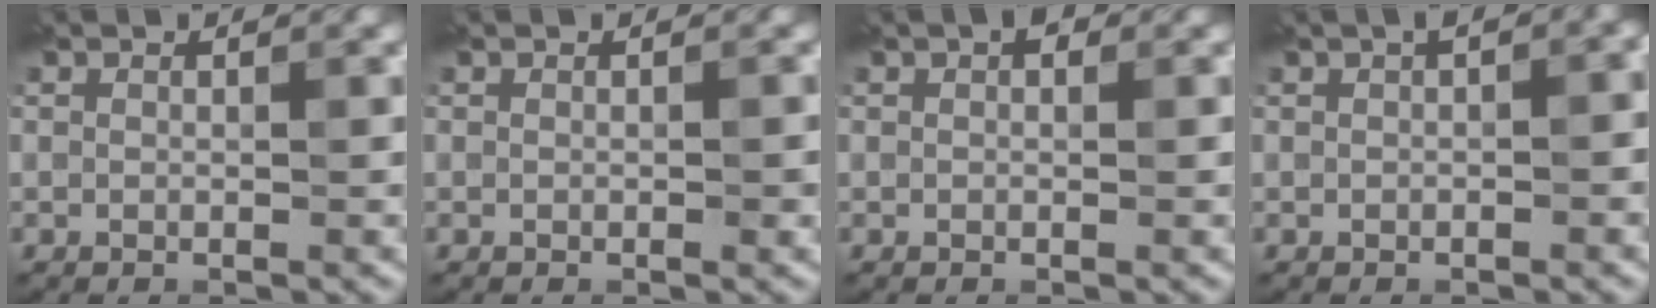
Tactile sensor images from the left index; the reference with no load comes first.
{"total": 0.6, "force": [-0.2, 0.1, 0.6], "torque": [-0.008, 0.001, -0.002]}
{"total": 1.0, "force": [0.4, 0.5, 0.7], "torque": [-0.006, 0.000, 0.004]}
{"total": 2.6, "force": [0.4, 1.0, 2.4], "torque": [-0.017, 0.012, 0.006]}